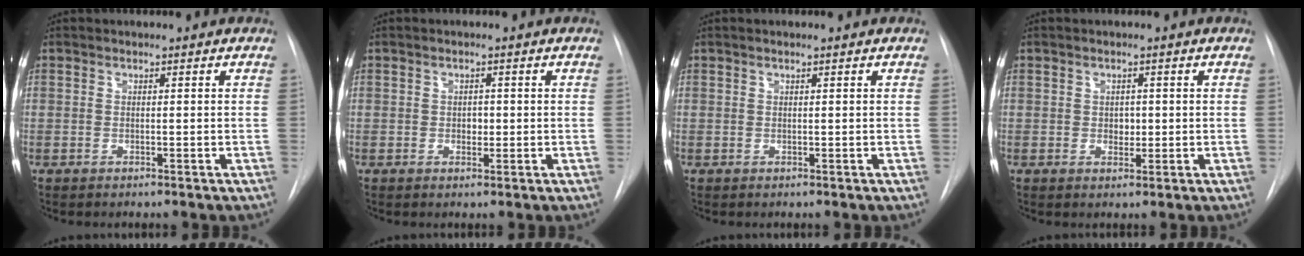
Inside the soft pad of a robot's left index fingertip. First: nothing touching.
{"total": 1.4, "force": [0.0, 1.0, 0.9], "torque": [-0.014, 0.001, 0.002]}
{"total": 0.5, "force": [0.4, -0.1, 0.4], "torque": [-0.011, 0.001, 0.010]}
{"total": 1.7, "force": [0.1, 1.3, 1.1], "torque": [-0.016, -0.001, 0.005]}